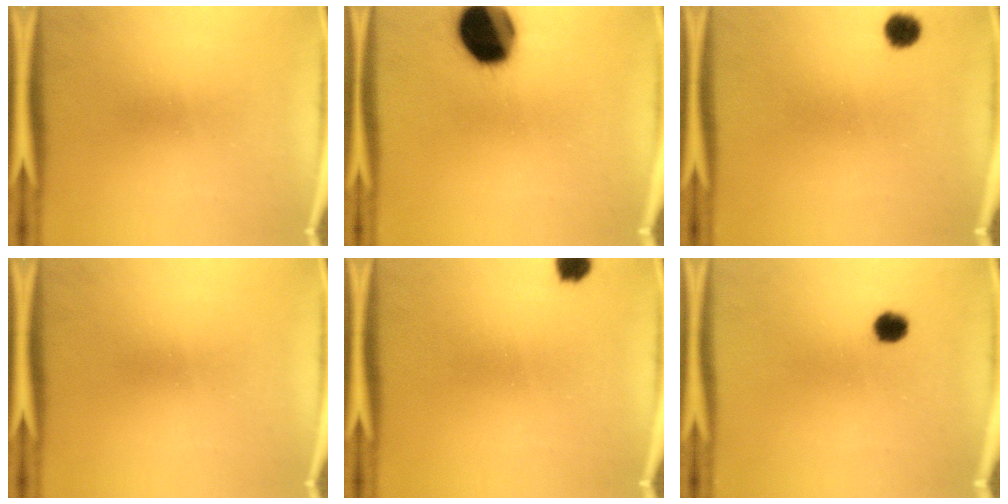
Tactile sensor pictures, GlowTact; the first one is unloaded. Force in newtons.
{"total": 18.3}
{"total": 3.0}
{"total": 0.0}
{"total": 2.7}
{"total": 3.1}